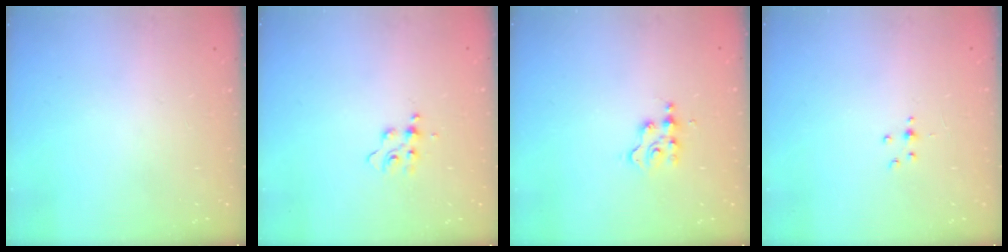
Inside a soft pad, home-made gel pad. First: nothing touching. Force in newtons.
{"total": 7.3, "press": 7.3, "slide": 0.7}
{"total": 2.9, "press": 2.9, "slide": 0.2}
{"total": 2.0, "press": 1.9, "slide": 0.5}